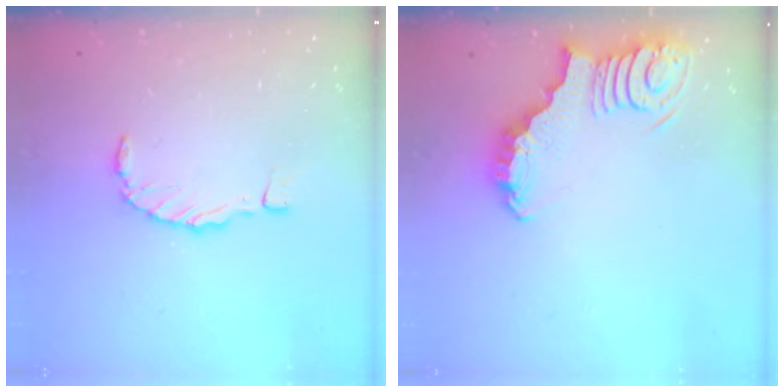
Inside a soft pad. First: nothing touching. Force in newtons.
{"total": 3.9, "press": 3.8, "slide": 0.7}